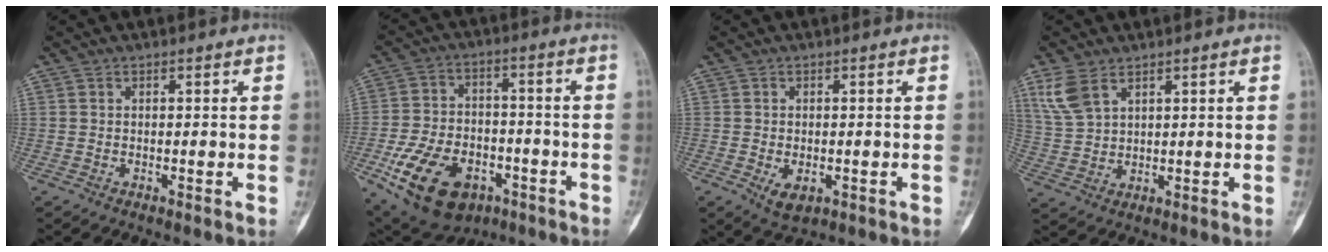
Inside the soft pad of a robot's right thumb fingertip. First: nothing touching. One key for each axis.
{"total": 18.2, "fx": -7.9, "fy": 11.6, "fz": 11.5, "tx": -0.196, "ty": 0.027, "tz": -0.119}
{"total": 3.9, "fx": -1.1, "fy": 2.5, "fz": 2.8, "tx": -0.040, "ty": -0.002, "tz": -0.007}
{"total": 6.4, "fx": 3.8, "fy": 3.4, "fz": 3.8, "tx": -0.079, "ty": -0.007, "tz": 0.090}